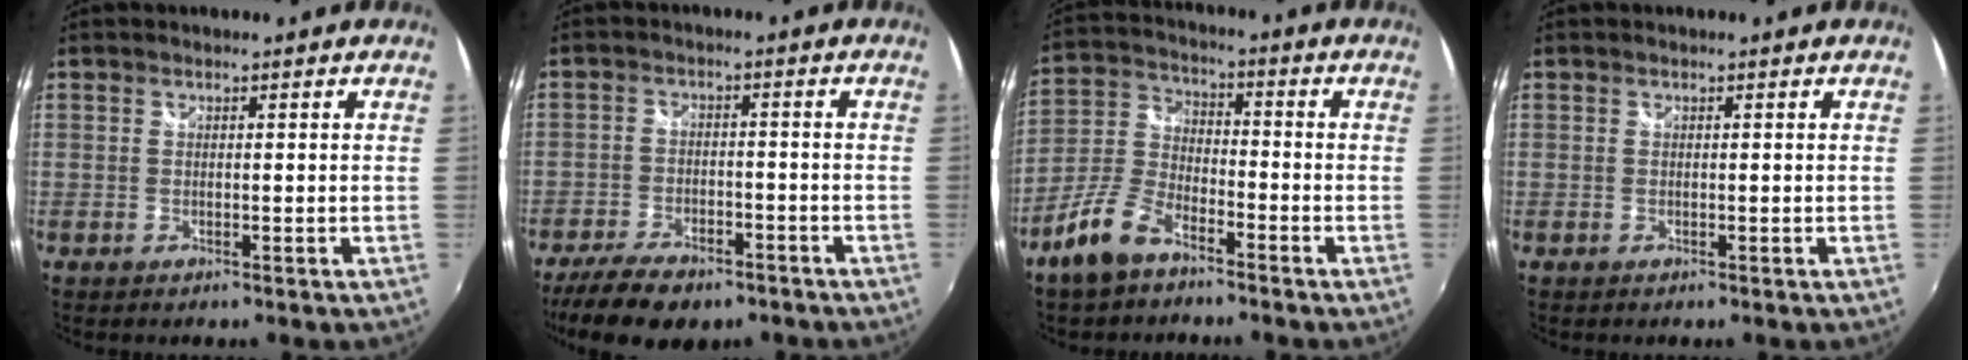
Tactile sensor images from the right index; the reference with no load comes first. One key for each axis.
{"total": 12.8, "fx": -9.6, "fy": 5.6, "fz": 6.5, "tx": -0.160, "ty": -0.024, "tz": -0.156}
{"total": 9.5, "fx": -6.6, "fy": 3.9, "fz": 5.5, "tx": -0.130, "ty": 0.004, "tz": -0.133}
{"total": 0.0}